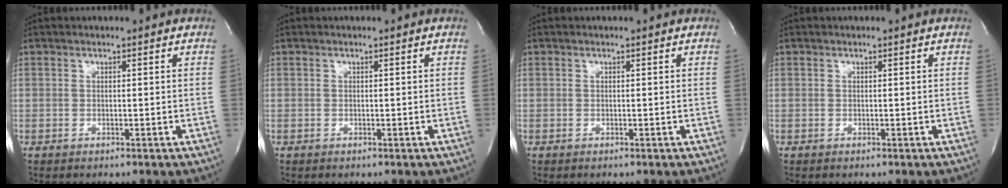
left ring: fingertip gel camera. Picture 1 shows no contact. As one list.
[{"total": 0.0}, {"total": 0.0}, {"total": 0.0}]